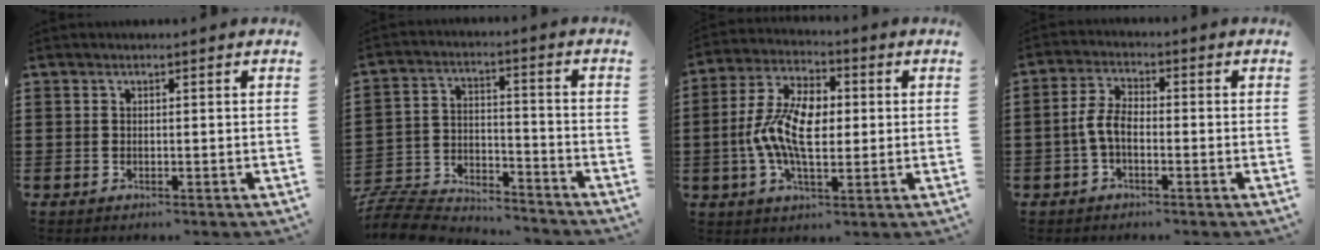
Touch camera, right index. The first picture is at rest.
{"total": 8.0, "force": [-7.8, 1.3, 1.0], "torque": [-0.040, 0.004, -0.161]}
{"total": 9.7, "force": [-0.7, 5.0, 8.3], "torque": [-0.183, 0.006, -0.019]}
{"total": 4.6, "force": [-1.3, 2.2, 3.9], "torque": [-0.096, -0.002, -0.032]}